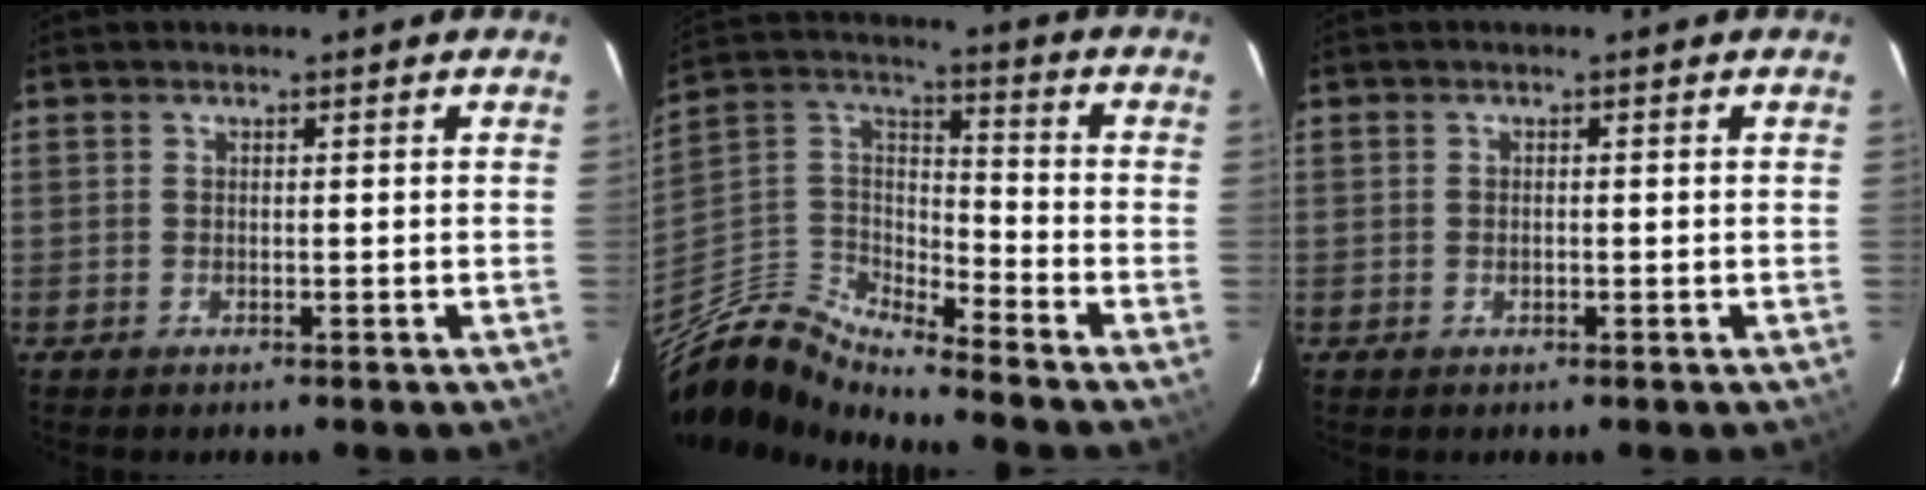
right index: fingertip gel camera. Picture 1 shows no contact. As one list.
[{"total": 11.9, "force": [-11.0, 1.4, 4.5], "torque": [-0.114, 0.008, -0.231]}, {"total": 0.7, "force": [-0.2, 0.4, 0.5], "torque": [-0.010, 0.000, -0.003]}]